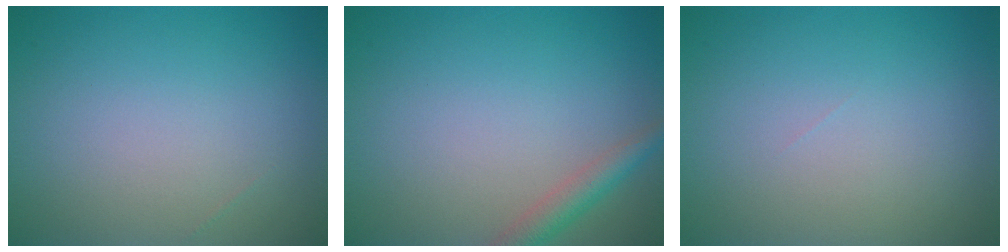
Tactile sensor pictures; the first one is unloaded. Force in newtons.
{"total": 2.3, "press": 2.3, "slide": 0.1}
{"total": 0.0}